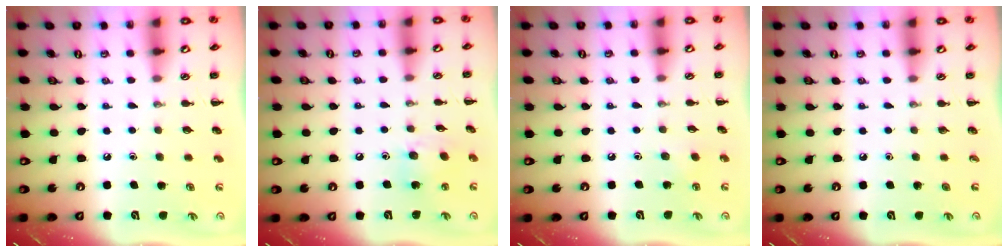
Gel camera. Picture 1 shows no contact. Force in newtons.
{"total": 7.6, "press": 7.6, "slide": 0.7}
{"total": 2.0, "press": 1.9, "slide": 0.7}
{"total": 0.0}